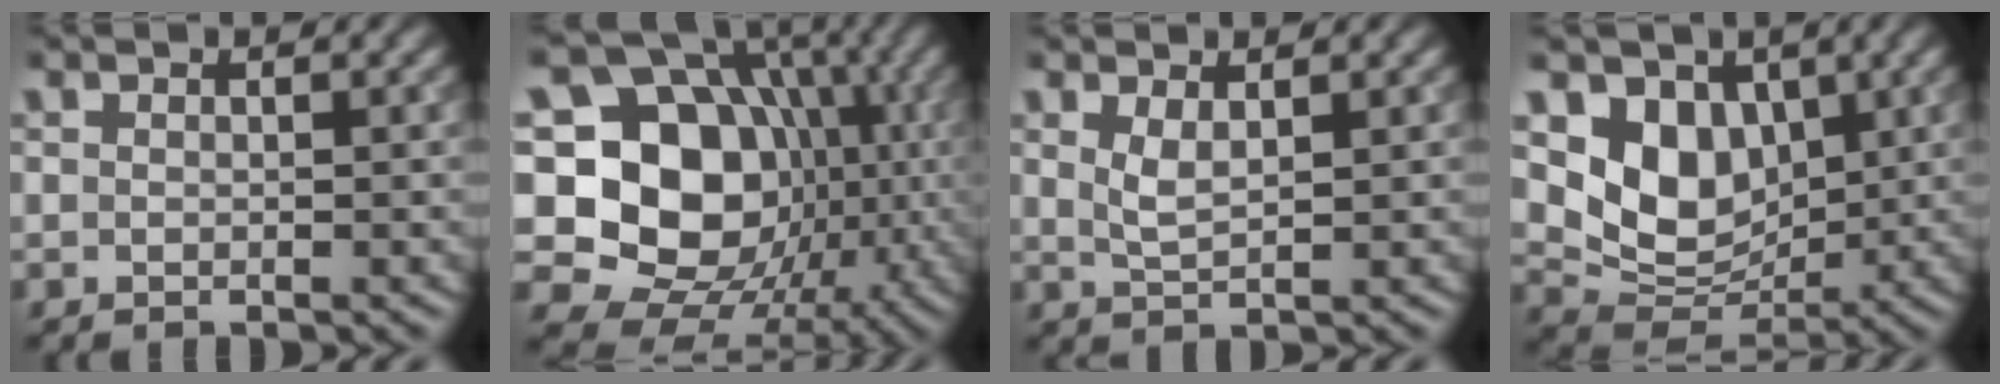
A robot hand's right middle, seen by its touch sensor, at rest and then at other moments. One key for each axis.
{"total": 18.1, "fx": -0.4, "fy": 15.1, "fz": 10.1, "tx": -0.164, "ty": 0.004, "tz": -0.018}
{"total": 1.7, "fx": 0.9, "fy": 0.5, "fz": 1.4, "tx": -0.033, "ty": -0.002, "tz": 0.021}
{"total": 6.5, "fx": 2.2, "fy": 4.9, "fz": 3.6, "tx": -0.064, "ty": -0.019, "tz": 0.039}